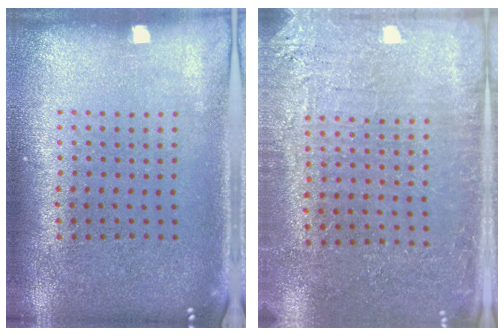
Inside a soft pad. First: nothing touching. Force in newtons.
{"total": 2.8, "press": 2.7, "slide": 0.6}